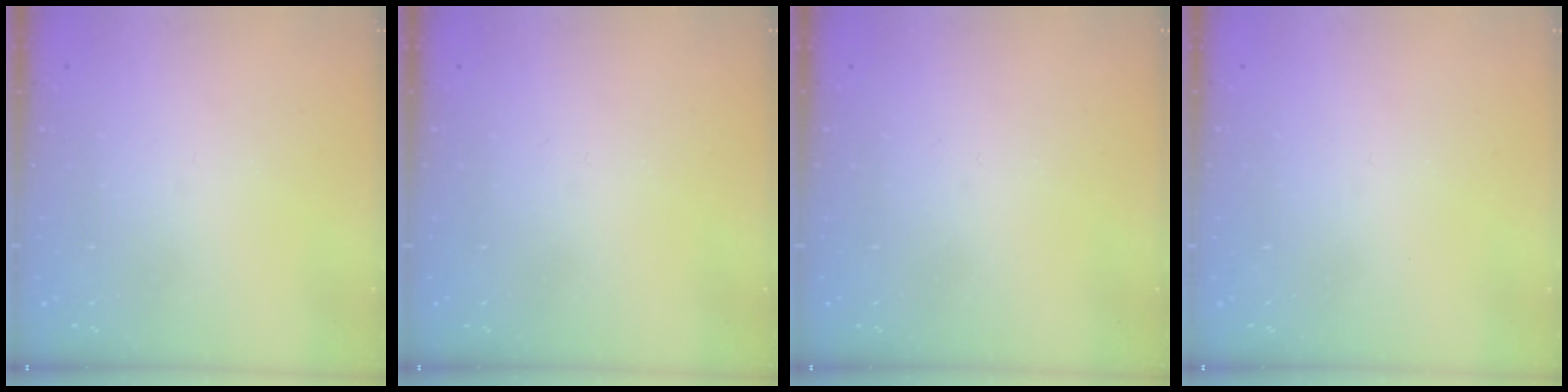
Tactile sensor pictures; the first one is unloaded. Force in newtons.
{"total": 0.0}
{"total": 0.0}
{"total": 0.0}